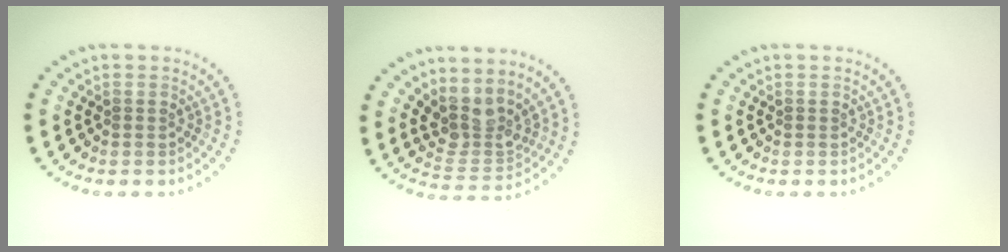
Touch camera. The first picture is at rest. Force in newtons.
{"total": 3.7, "press": 3.0, "slide": 2.2}
{"total": 0.0}